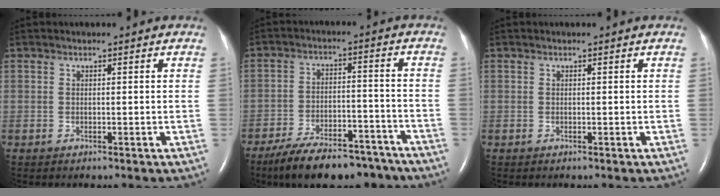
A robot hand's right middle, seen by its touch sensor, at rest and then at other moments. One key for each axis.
{"total": 15.0, "fx": -12.2, "fy": 5.3, "fz": 7.1, "tx": -0.113, "ty": 0.014, "tz": -0.190}
{"total": 0.0}